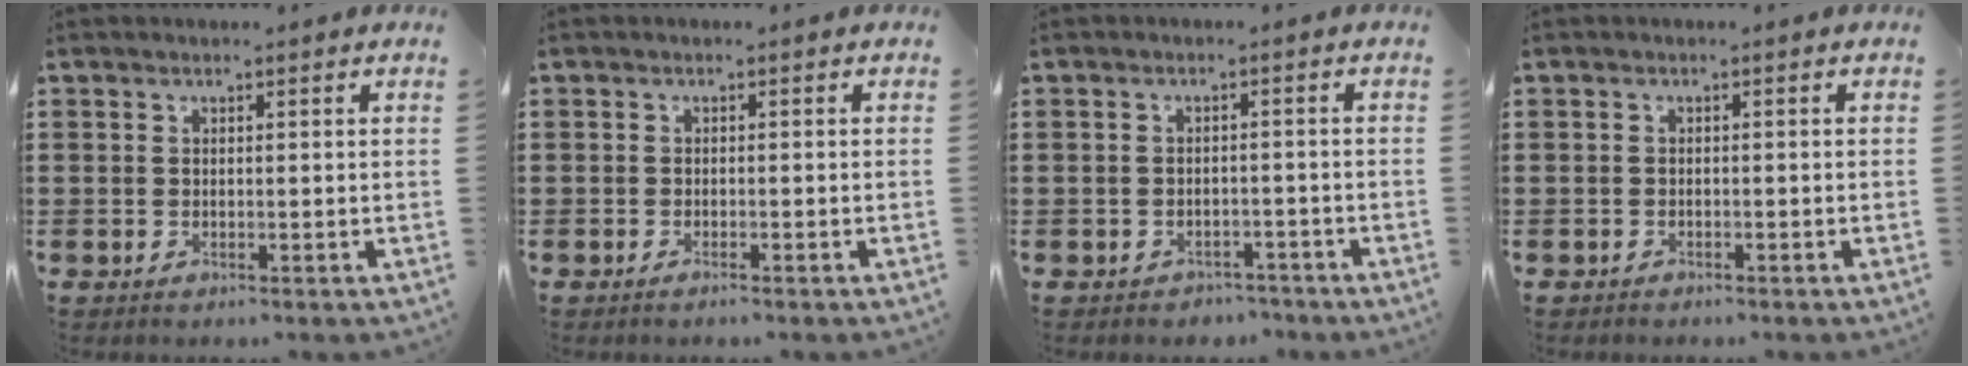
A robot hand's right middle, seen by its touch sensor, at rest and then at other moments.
{"total": 0.6, "force": [-0.5, 0.0, 0.3], "torque": [-0.007, -0.002, -0.009]}
{"total": 1.7, "force": [-1.7, 0.4, -0.2], "torque": [-0.003, -0.001, -0.038]}
{"total": 0.8, "force": [-0.7, 0.1, -0.1], "torque": [0.000, 0.000, -0.017]}